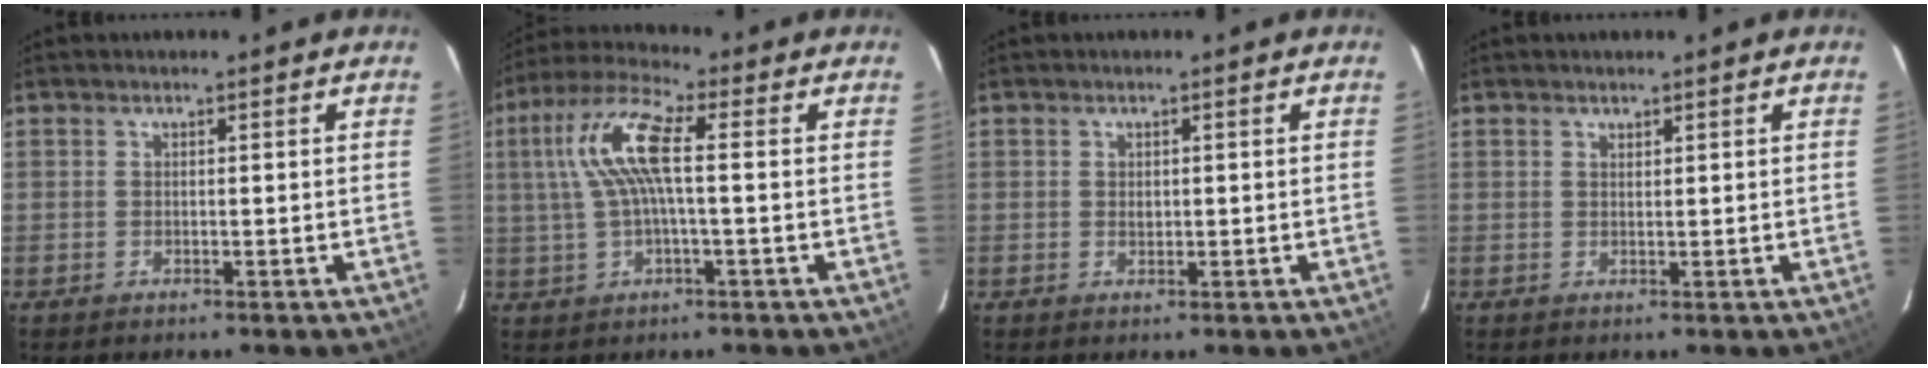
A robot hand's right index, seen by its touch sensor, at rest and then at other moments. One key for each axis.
{"total": 10.5, "fx": 1.1, "fy": 2.6, "fz": 10.1, "tx": -0.204, "ty": 0.017, "tz": 0.022}
{"total": 1.1, "fx": 0.1, "fy": 0.9, "fz": 0.6, "tx": -0.008, "ty": 0.002, "tz": 0.003}
{"total": 0.7, "fx": 0.6, "fy": 0.4, "fz": 0.1, "tx": -0.002, "ty": 0.001, "tz": 0.011}